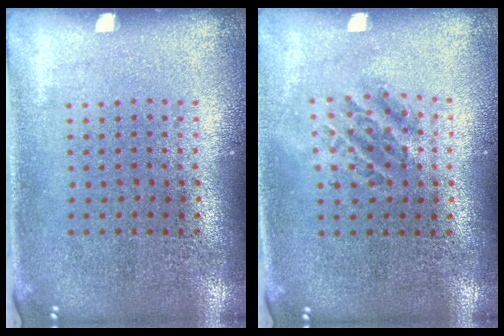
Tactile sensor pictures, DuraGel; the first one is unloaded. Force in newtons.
{"total": 1.1, "press": 1.0, "slide": 0.5}